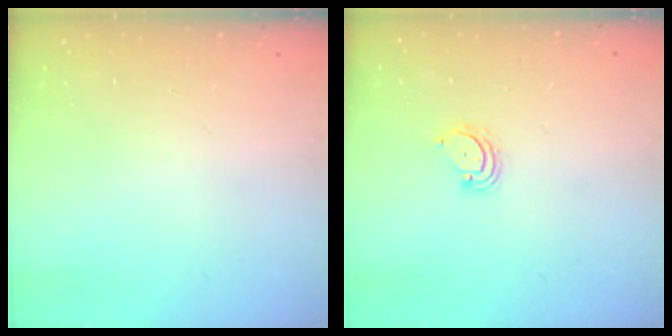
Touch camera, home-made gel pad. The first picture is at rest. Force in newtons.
{"total": 2.3, "press": 2.3, "slide": 0.2}